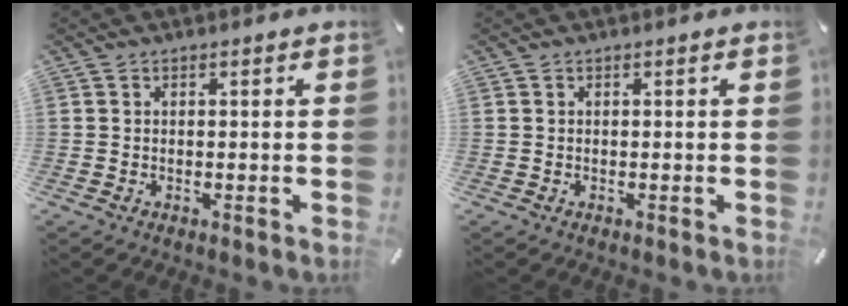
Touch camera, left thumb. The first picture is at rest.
{"total": 0.0}